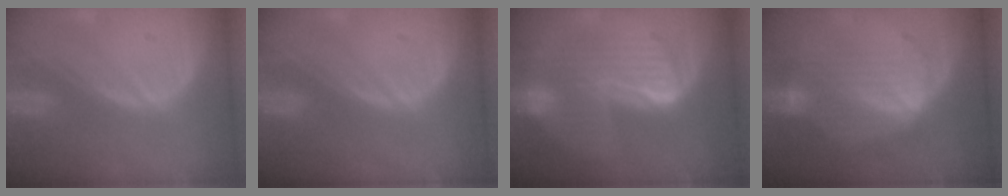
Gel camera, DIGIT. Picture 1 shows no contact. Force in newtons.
{"total": 0.0}
{"total": 7.6, "press": 7.6, "slide": 0.3}
{"total": 7.4, "press": 7.3, "slide": 1.4}